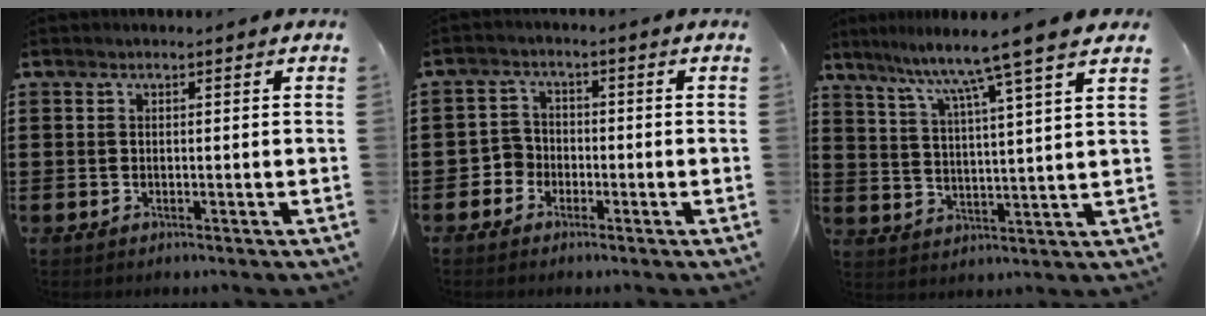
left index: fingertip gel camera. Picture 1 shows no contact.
{"total": 3.1, "force": [-2.0, 2.4, 0.3], "torque": [-0.026, 0.002, -0.048]}
{"total": 7.8, "force": [6.4, -1.5, 4.2], "torque": [-0.098, -0.043, 0.099]}